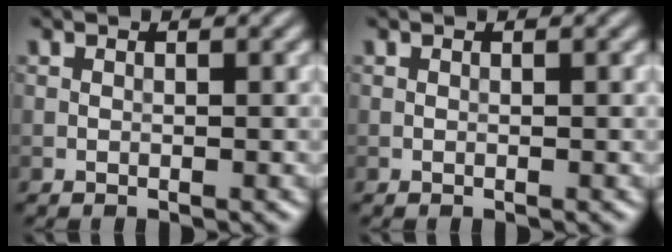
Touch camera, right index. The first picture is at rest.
{"total": 0.0}